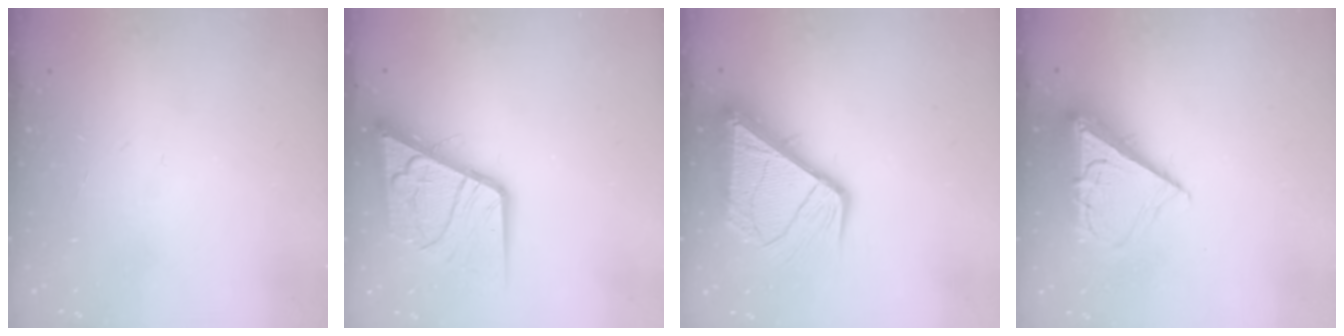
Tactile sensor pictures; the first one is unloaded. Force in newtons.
{"total": 16.8, "press": 16.7, "slide": 2.0}
{"total": 13.2, "press": 13.1, "slide": 1.7}
{"total": 10.0, "press": 9.9, "slide": 1.1}